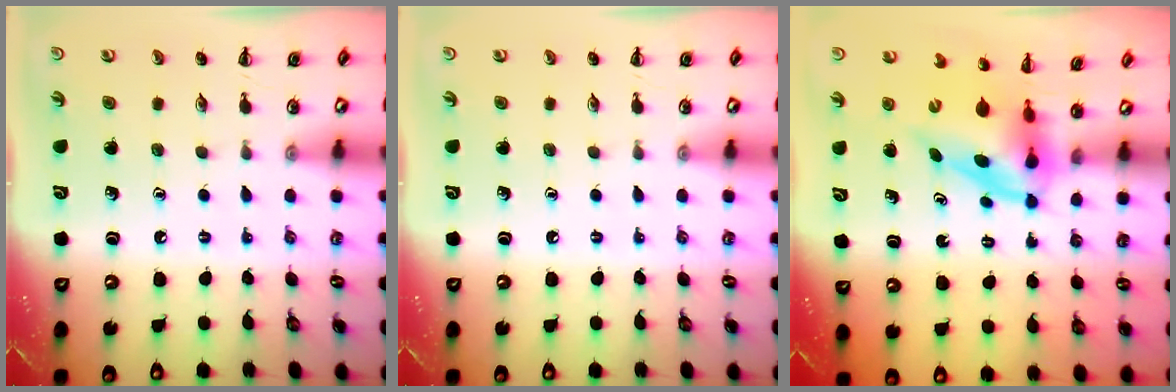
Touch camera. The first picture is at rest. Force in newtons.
{"total": 0.0}
{"total": 3.8, "press": 3.7, "slide": 0.6}